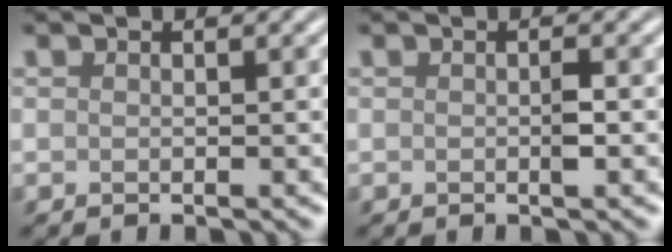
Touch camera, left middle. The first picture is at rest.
{"total": 1.0, "force": [-0.1, 0.1, 1.0], "torque": [-0.017, 0.000, -0.002]}